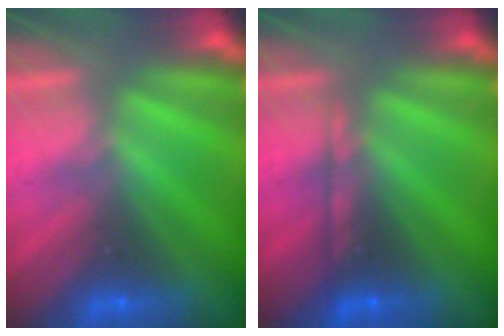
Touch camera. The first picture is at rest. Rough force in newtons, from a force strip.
{"total": 2.2}